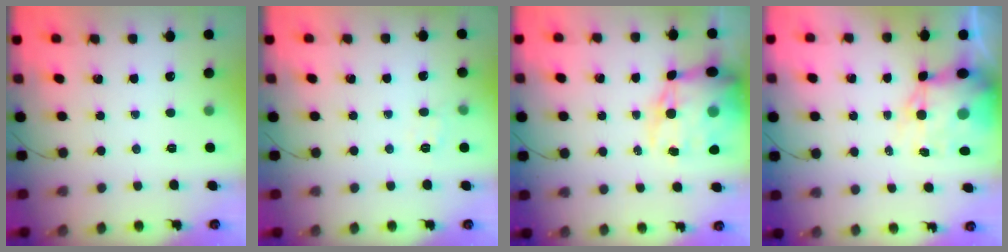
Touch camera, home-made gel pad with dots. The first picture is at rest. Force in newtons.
{"total": 5.3, "press": 5.2, "slide": 1.1}
{"total": 20.0, "press": 19.6, "slide": 4.3}
{"total": 11.1, "press": 10.7, "slide": 2.8}